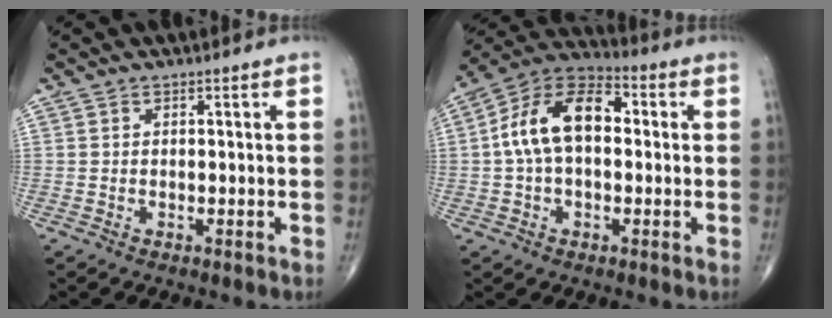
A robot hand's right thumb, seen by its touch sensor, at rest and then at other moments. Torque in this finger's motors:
{"motor_torque": [0.24, 0.26, 0.85, -0.29, 0.24]}